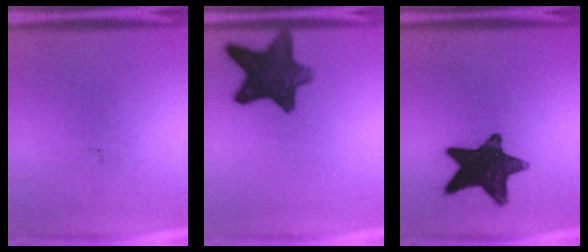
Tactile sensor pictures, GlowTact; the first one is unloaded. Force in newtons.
{"total": 11.7}
{"total": 15.4}